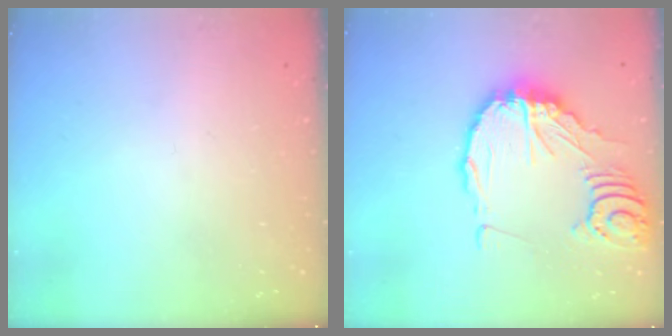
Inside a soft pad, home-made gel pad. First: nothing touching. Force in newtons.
{"total": 16.1, "press": 16.0, "slide": 1.9}